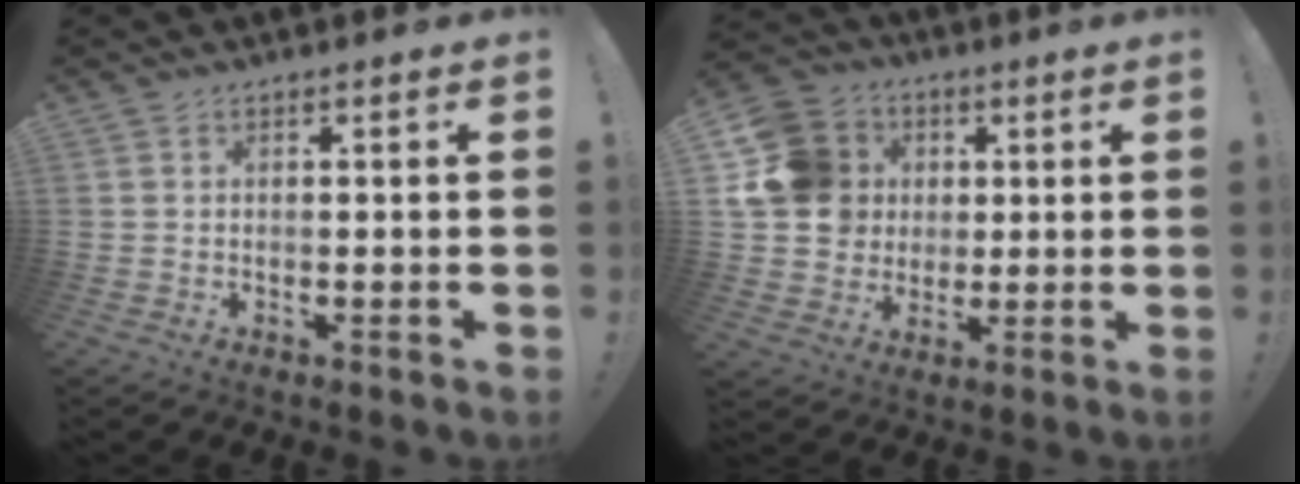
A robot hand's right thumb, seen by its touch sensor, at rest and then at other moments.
{"total": 16.3, "force": [3.3, 14.5, 6.7], "torque": [-0.106, 0.000, 0.076]}